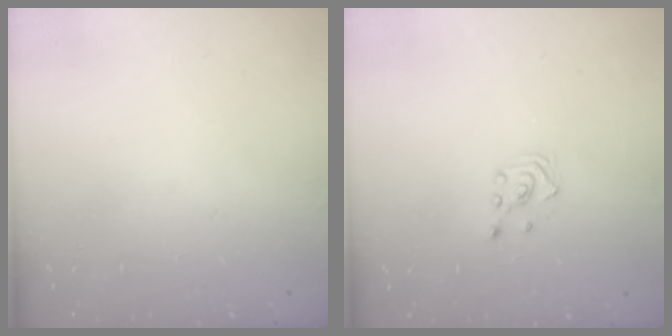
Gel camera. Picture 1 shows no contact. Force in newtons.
{"total": 2.6, "press": 2.4, "slide": 0.9}